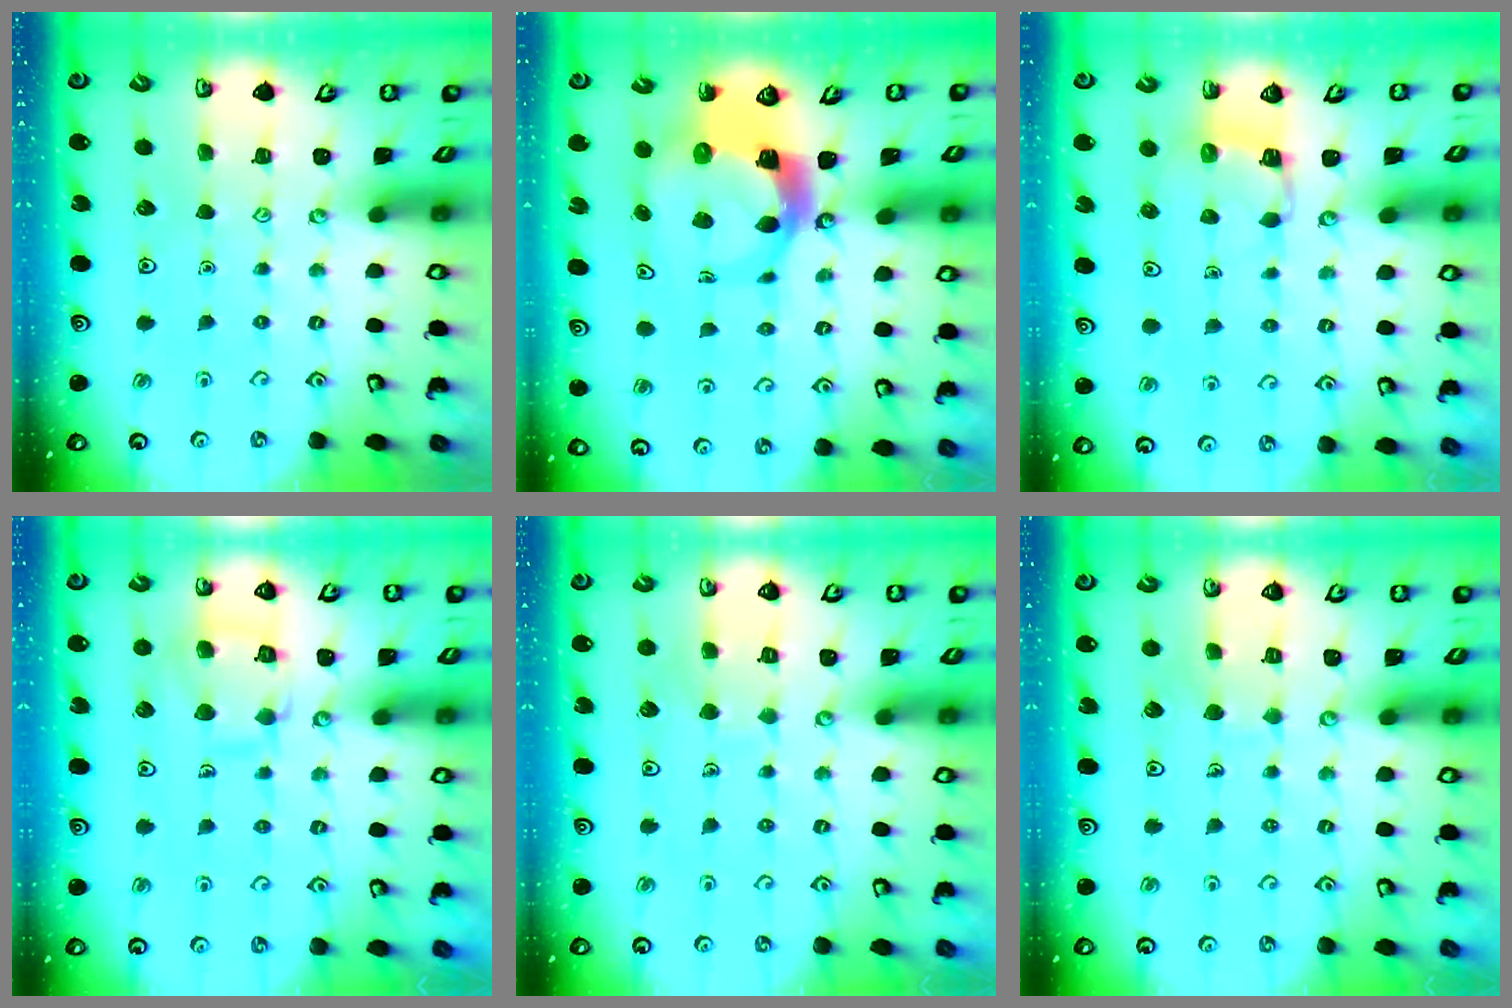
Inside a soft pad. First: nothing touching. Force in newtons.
{"total": 7.1, "press": 7.0, "slide": 1.1}
{"total": 3.4, "press": 3.3, "slide": 0.5}
{"total": 11.6, "press": 11.5, "slide": 0.8}
{"total": 5.2, "press": 5.2, "slide": 0.4}
{"total": 4.7, "press": 4.7, "slide": 0.3}